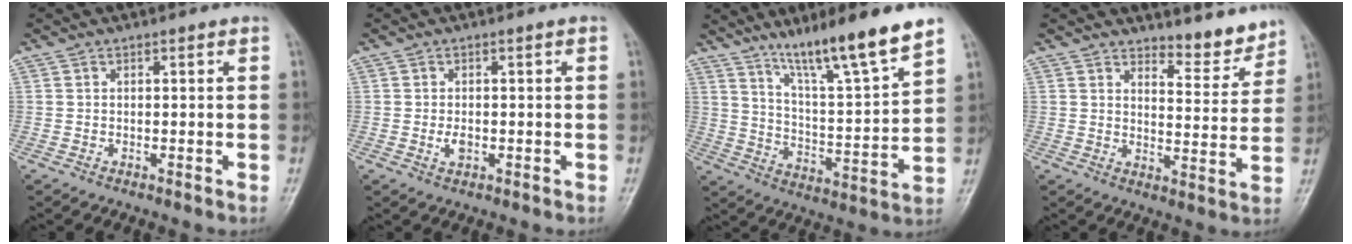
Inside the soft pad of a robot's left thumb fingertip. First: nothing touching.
{"total": 2.1, "force": [-0.4, 1.2, 1.7], "torque": [-0.029, 0.003, -0.007]}
{"total": 15.8, "force": [11.6, 0.9, 10.7], "torque": [-0.166, -0.068, 0.200]}
{"total": 6.3, "force": [5.9, 1.7, 1.6], "torque": [-0.003, -0.060, 0.089]}